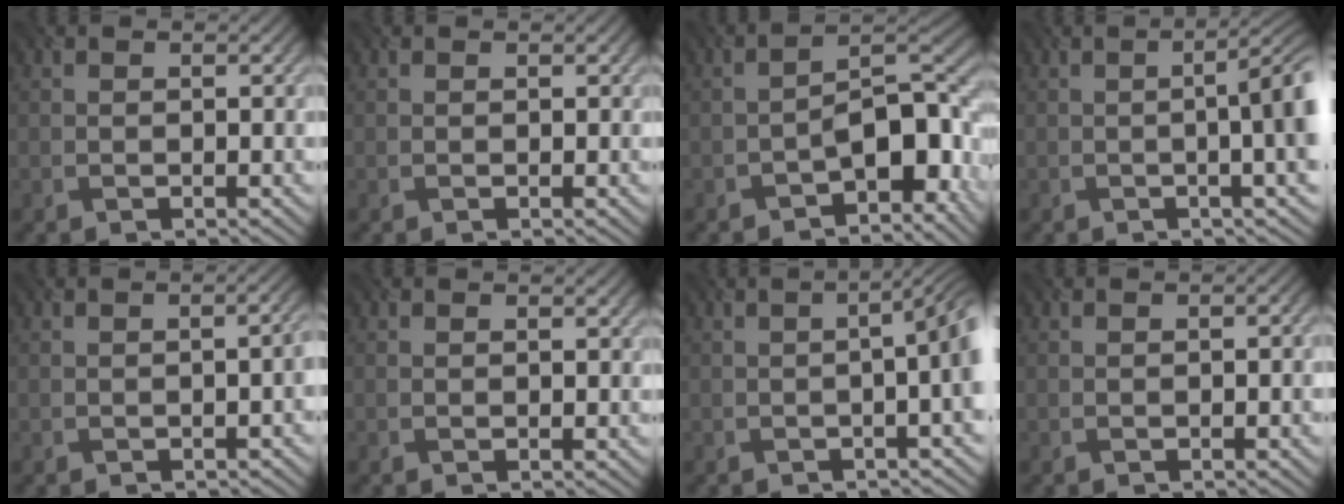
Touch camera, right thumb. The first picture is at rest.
{"total": 0.0}
{"total": 9.2, "force": [-4.4, 4.0, 6.9], "torque": [-0.085, 0.007, -0.080]}
{"total": 8.7, "force": [-0.3, 2.4, 8.4], "torque": [-0.098, 0.006, -0.011]}
{"total": 2.0, "force": [-0.6, 0.7, 1.8], "torque": [-0.022, 0.004, -0.007]}
{"total": 0.0}
{"total": 6.1, "force": [-0.6, 1.8, 5.8], "torque": [-0.060, 0.005, -0.014]}
{"total": 1.1, "force": [-0.4, 0.4, 0.9], "torque": [-0.013, 0.001, -0.006]}